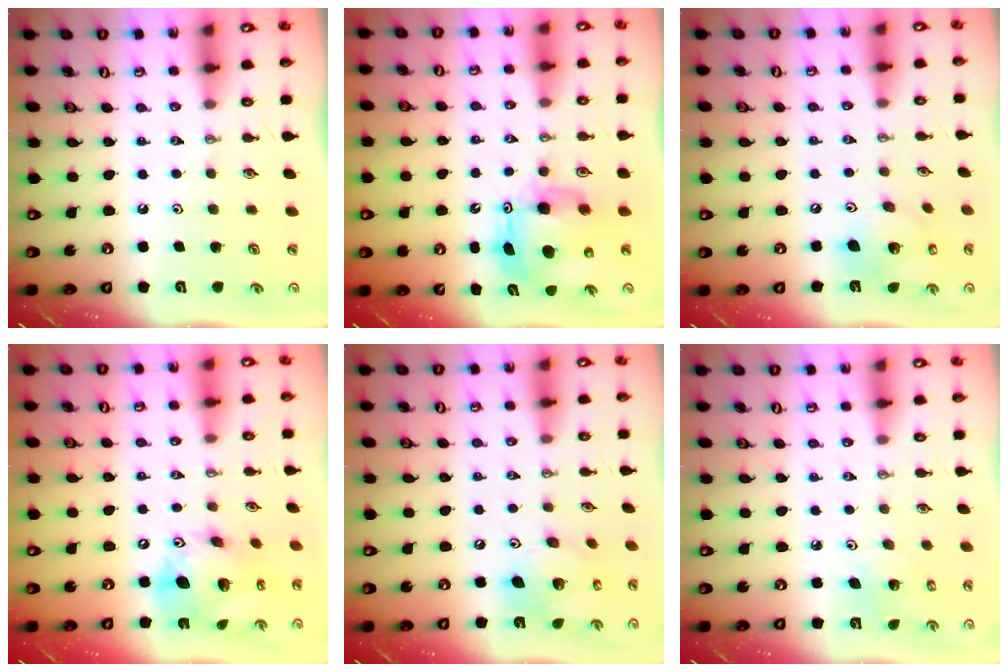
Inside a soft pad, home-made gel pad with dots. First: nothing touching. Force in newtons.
{"total": 11.1, "press": 11.0, "slide": 1.2}
{"total": 14.8, "press": 14.5, "slide": 3.0}
{"total": 17.6, "press": 17.3, "slide": 3.2}
{"total": 13.8, "press": 13.6, "slide": 1.8}
{"total": 2.4, "press": 2.4, "slide": 0.1}